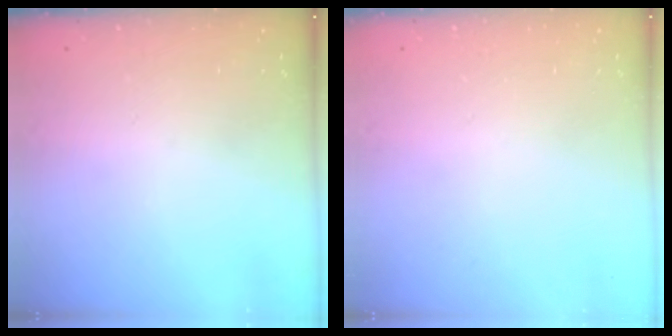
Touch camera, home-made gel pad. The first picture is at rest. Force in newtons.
{"total": 0.0}